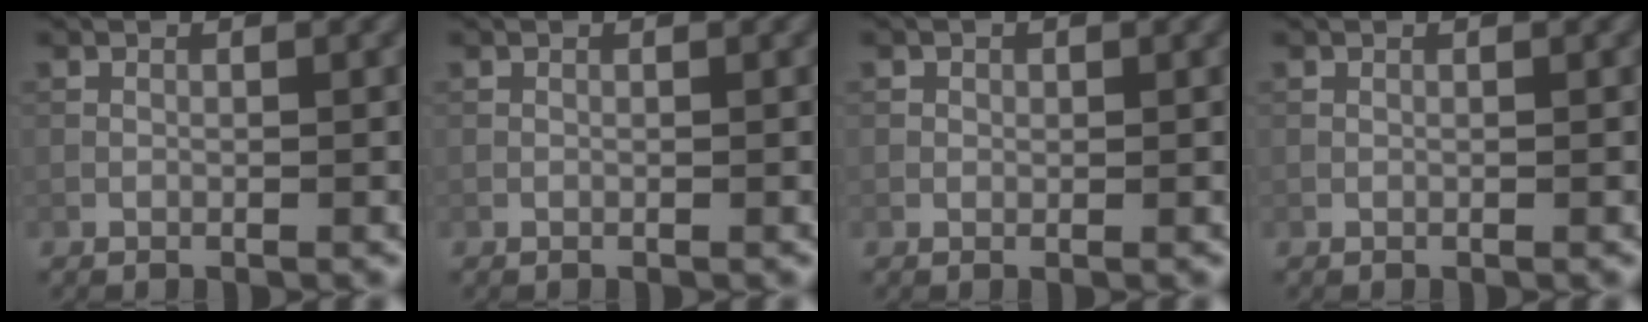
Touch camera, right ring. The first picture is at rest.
{"total": 0.0}
{"total": 0.7, "force": [0.2, 0.6, 0.1], "torque": [-0.001, -0.003, -0.001]}
{"total": 0.0}